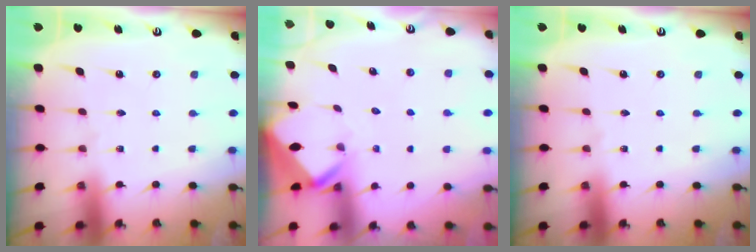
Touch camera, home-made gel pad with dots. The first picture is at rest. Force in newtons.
{"total": 2.4, "press": 2.4, "slide": 0.1}
{"total": 0.0}